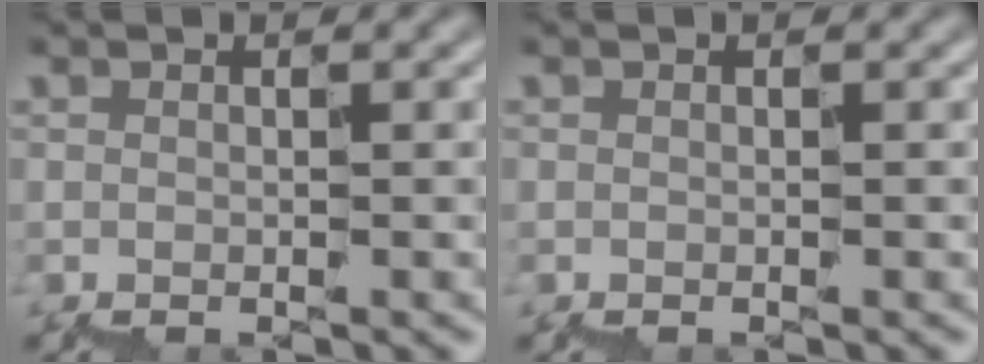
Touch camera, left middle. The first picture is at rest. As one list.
[{"total": 0.0}]